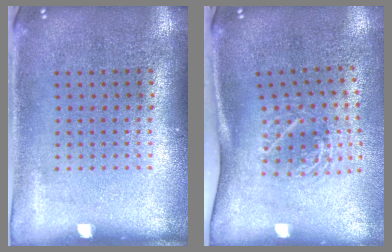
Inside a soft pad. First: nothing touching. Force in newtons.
{"total": 1.8, "press": 1.3, "slide": 1.3}